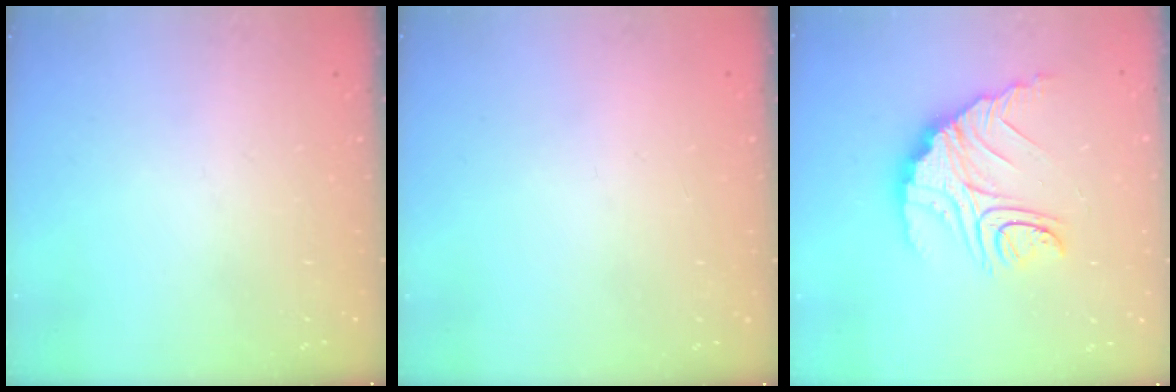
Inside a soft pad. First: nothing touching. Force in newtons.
{"total": 2.1, "press": 2.1, "slide": 0.1}
{"total": 14.0, "press": 13.9, "slide": 1.1}